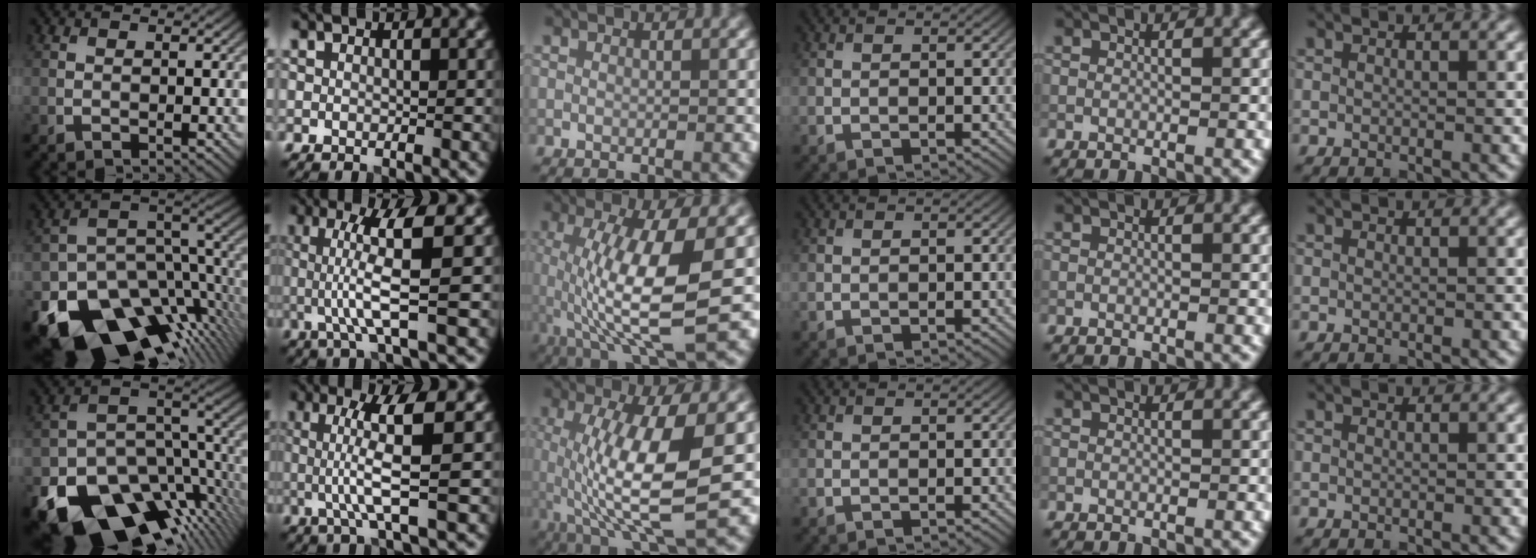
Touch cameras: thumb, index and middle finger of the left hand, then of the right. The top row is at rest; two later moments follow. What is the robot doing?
{"motion": "lift_and_place", "object": "calculator"}